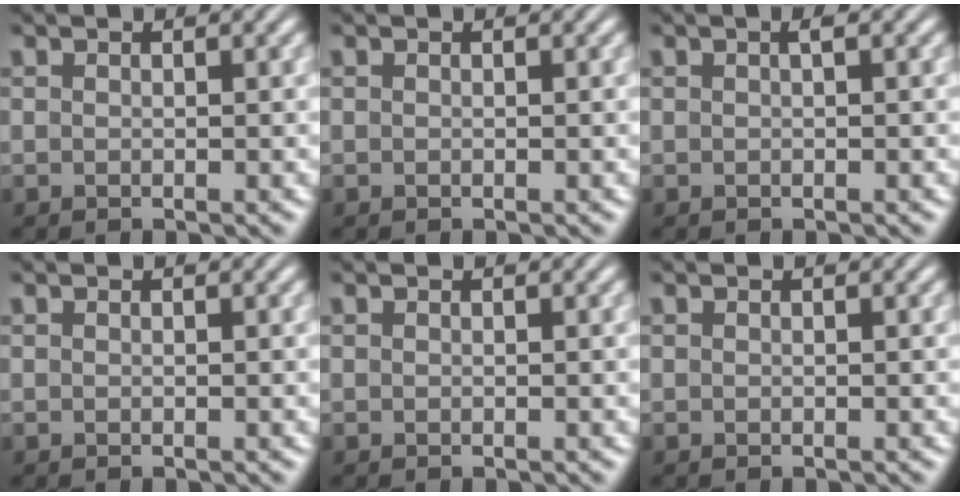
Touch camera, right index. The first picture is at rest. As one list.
[{"total": 0.0}, {"total": 0.5, "force": [-0.1, -0.1, 0.5], "torque": [-0.008, 0.006, -0.002]}, {"total": 0.0}, {"total": 0.0}, {"total": 0.0}]